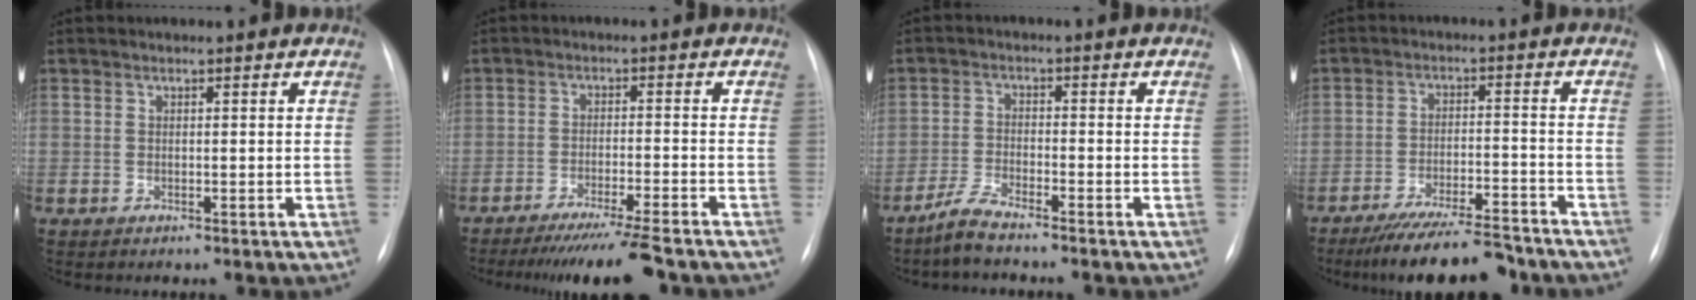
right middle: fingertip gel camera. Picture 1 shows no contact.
{"total": 10.3, "force": [-8.8, -0.9, 5.4], "torque": [-0.072, -0.031, -0.137]}
{"total": 3.9, "force": [-3.5, -0.1, 1.7], "torque": [-0.044, -0.012, -0.077]}
{"total": 13.1, "force": [-11.6, 1.6, 5.9], "torque": [-0.094, -0.007, -0.177]}